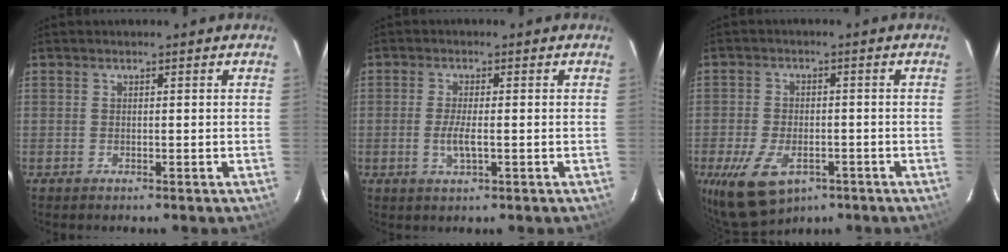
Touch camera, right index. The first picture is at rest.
{"total": 3.7, "force": [-0.8, 0.7, 3.5], "torque": [-0.070, -0.005, -0.015]}
{"total": 10.9, "force": [-5.7, 6.2, 7.0], "torque": [-0.150, -0.024, -0.091]}